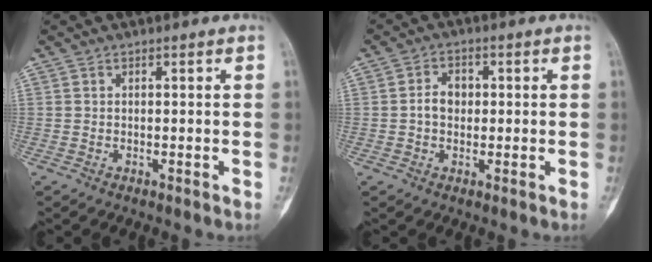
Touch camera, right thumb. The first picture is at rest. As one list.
[{"total": 4.0, "force": [0.0, 3.1, 2.6], "torque": [-0.035, 0.012, -0.005]}]